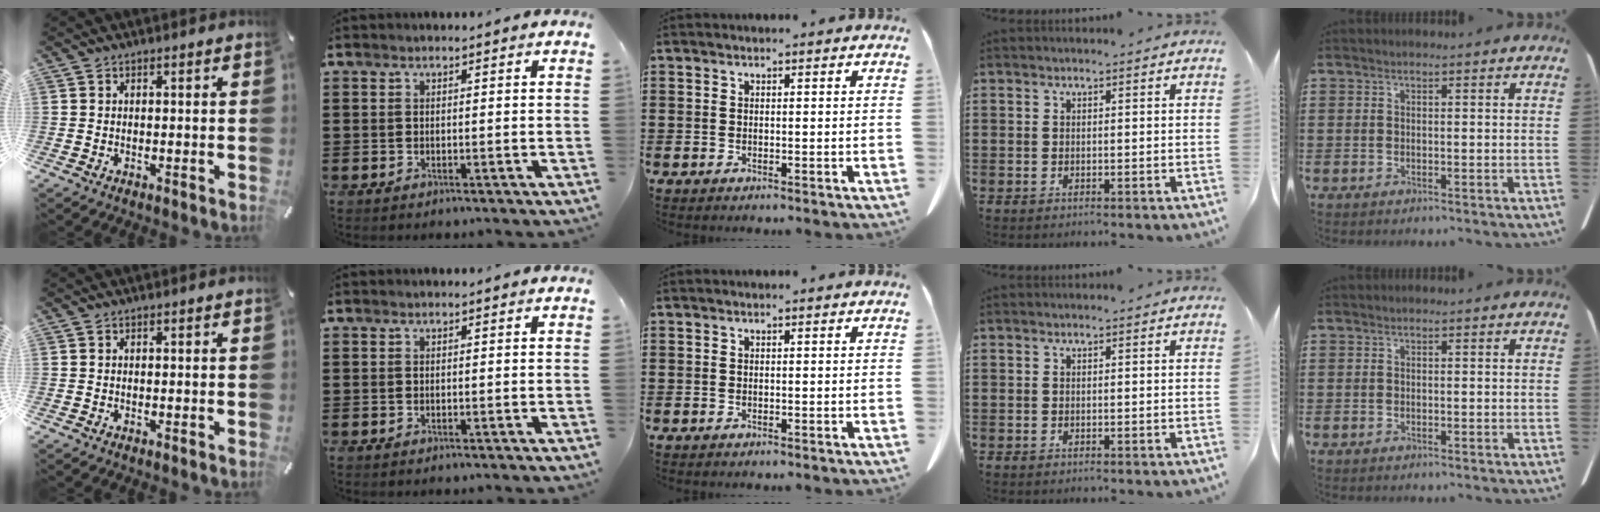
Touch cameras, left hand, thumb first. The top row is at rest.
{}